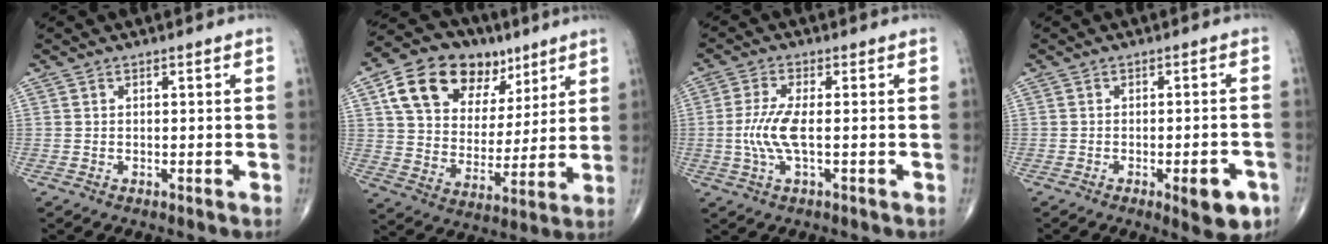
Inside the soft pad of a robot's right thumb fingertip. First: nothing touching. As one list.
[{"total": 19.4, "force": [9.5, 13.2, 10.7], "torque": [-0.144, -0.012, 0.162]}, {"total": 6.3, "force": [-0.6, 1.6, 6.0], "torque": [-0.151, 0.000, -0.017]}, {"total": 6.6, "force": [-3.0, 2.3, 5.4], "torque": [-0.051, 0.008, -0.031]}]